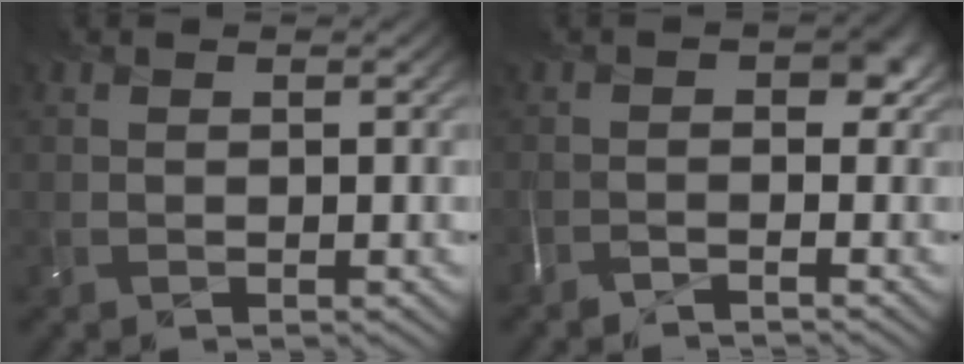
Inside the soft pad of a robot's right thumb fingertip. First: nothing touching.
{"total": 2.1, "force": [-1.9, 0.0, 0.9], "torque": [-0.008, -0.005, -0.041]}